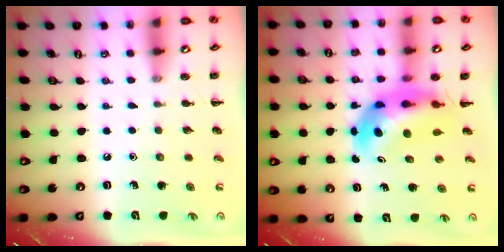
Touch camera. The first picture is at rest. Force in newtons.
{"total": 7.4, "press": 7.0, "slide": 2.3}